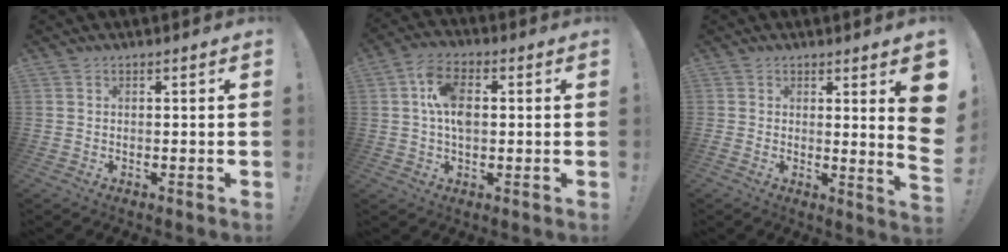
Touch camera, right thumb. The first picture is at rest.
{"total": 9.6, "force": [0.9, 5.7, 7.7], "torque": [-0.149, 0.009, 0.016]}
{"total": 8.1, "force": [2.0, -0.2, 7.8], "torque": [-0.094, -0.036, 0.029]}